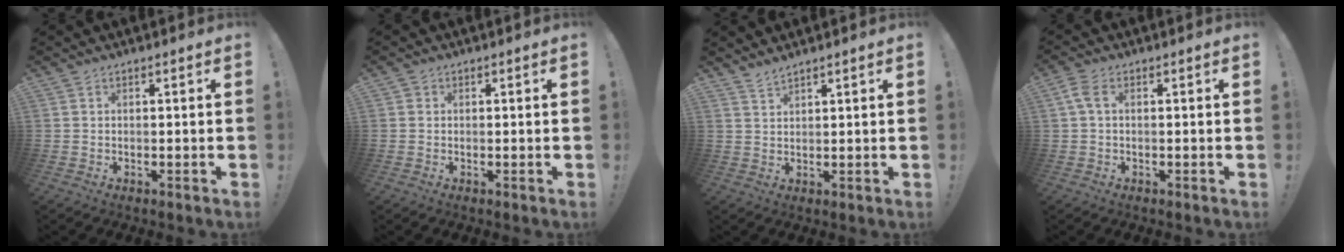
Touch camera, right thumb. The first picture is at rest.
{"total": 0.8, "force": [0.1, 0.8, 0.1], "torque": [0.001, 0.000, 0.001]}
{"total": 2.5, "force": [2.4, 0.3, 0.6], "torque": [-0.012, -0.016, 0.044]}
{"total": 3.3, "force": [0.7, 1.7, 2.7], "torque": [-0.058, 0.009, 0.016]}